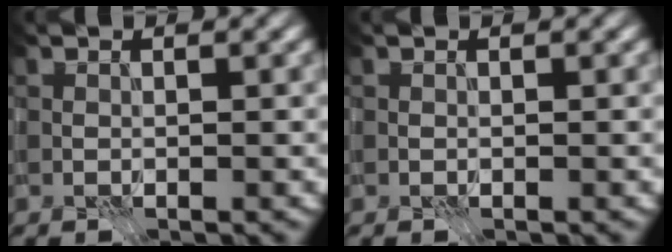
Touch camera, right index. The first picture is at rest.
{"total": 0.0}